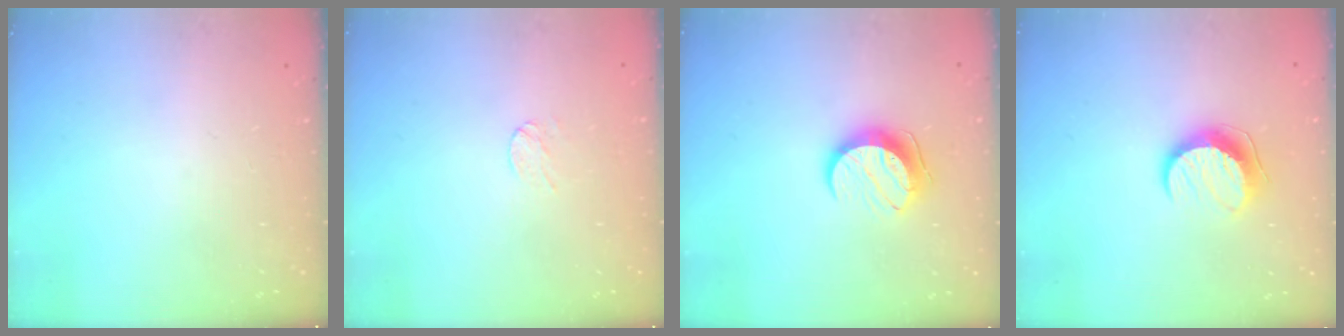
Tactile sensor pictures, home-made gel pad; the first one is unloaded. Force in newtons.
{"total": 3.0, "press": 3.0, "slide": 0.2}
{"total": 9.5, "press": 9.5, "slide": 0.3}
{"total": 9.5, "press": 9.5, "slide": 0.2}